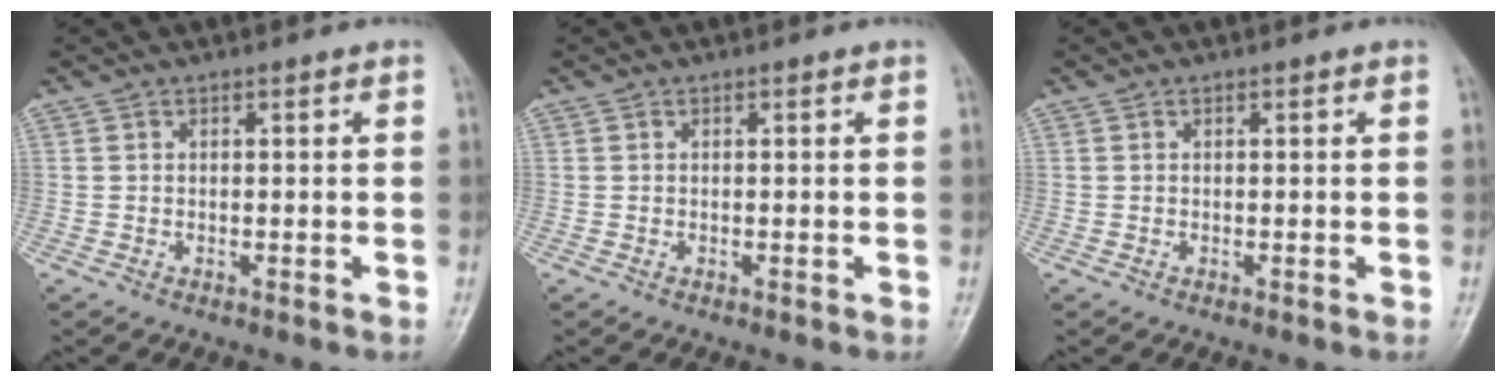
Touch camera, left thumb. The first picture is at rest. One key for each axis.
{"total": 0.0}
{"total": 0.0}